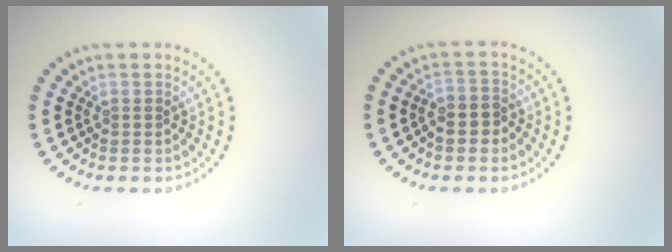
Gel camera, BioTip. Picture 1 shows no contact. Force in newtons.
{"total": 1.7, "press": 1.6, "slide": 0.8}